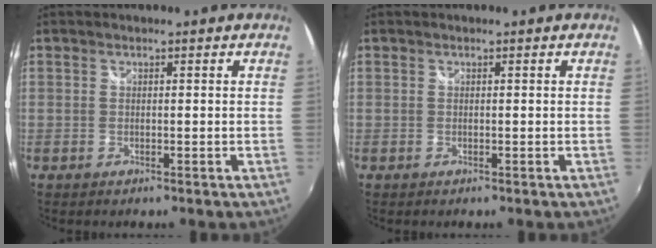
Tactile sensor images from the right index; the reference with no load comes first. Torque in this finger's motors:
{"motor_torque": [0.20, 0.21, 0.00, 0.00]}